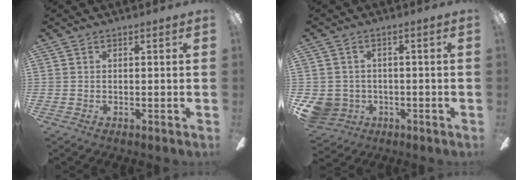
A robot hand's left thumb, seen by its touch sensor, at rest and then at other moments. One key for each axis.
{"total": 6.1, "fx": -1.7, "fy": 5.6, "fz": 1.7, "tx": -0.071, "ty": 0.007, "tz": -0.032}